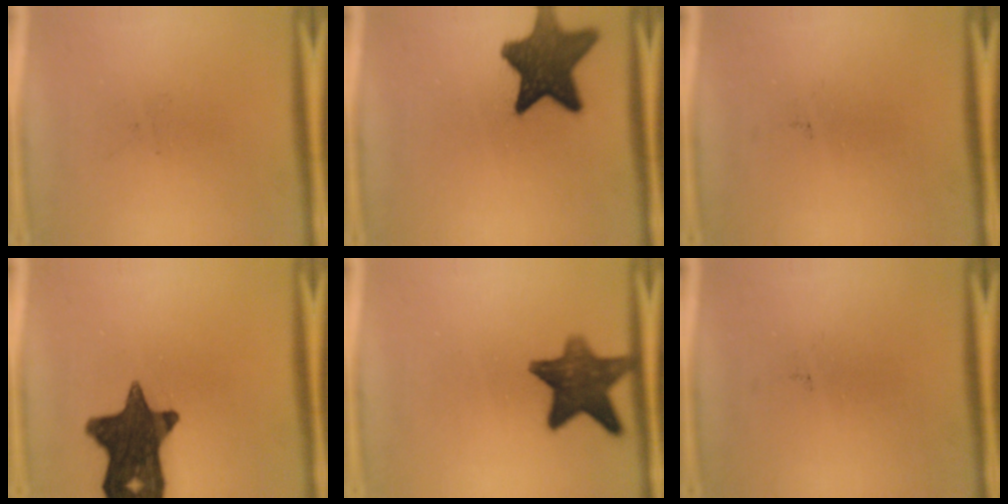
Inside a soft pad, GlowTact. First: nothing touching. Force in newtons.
{"total": 12.4}
{"total": 0.0}
{"total": 15.5}
{"total": 11.0}
{"total": 0.0}